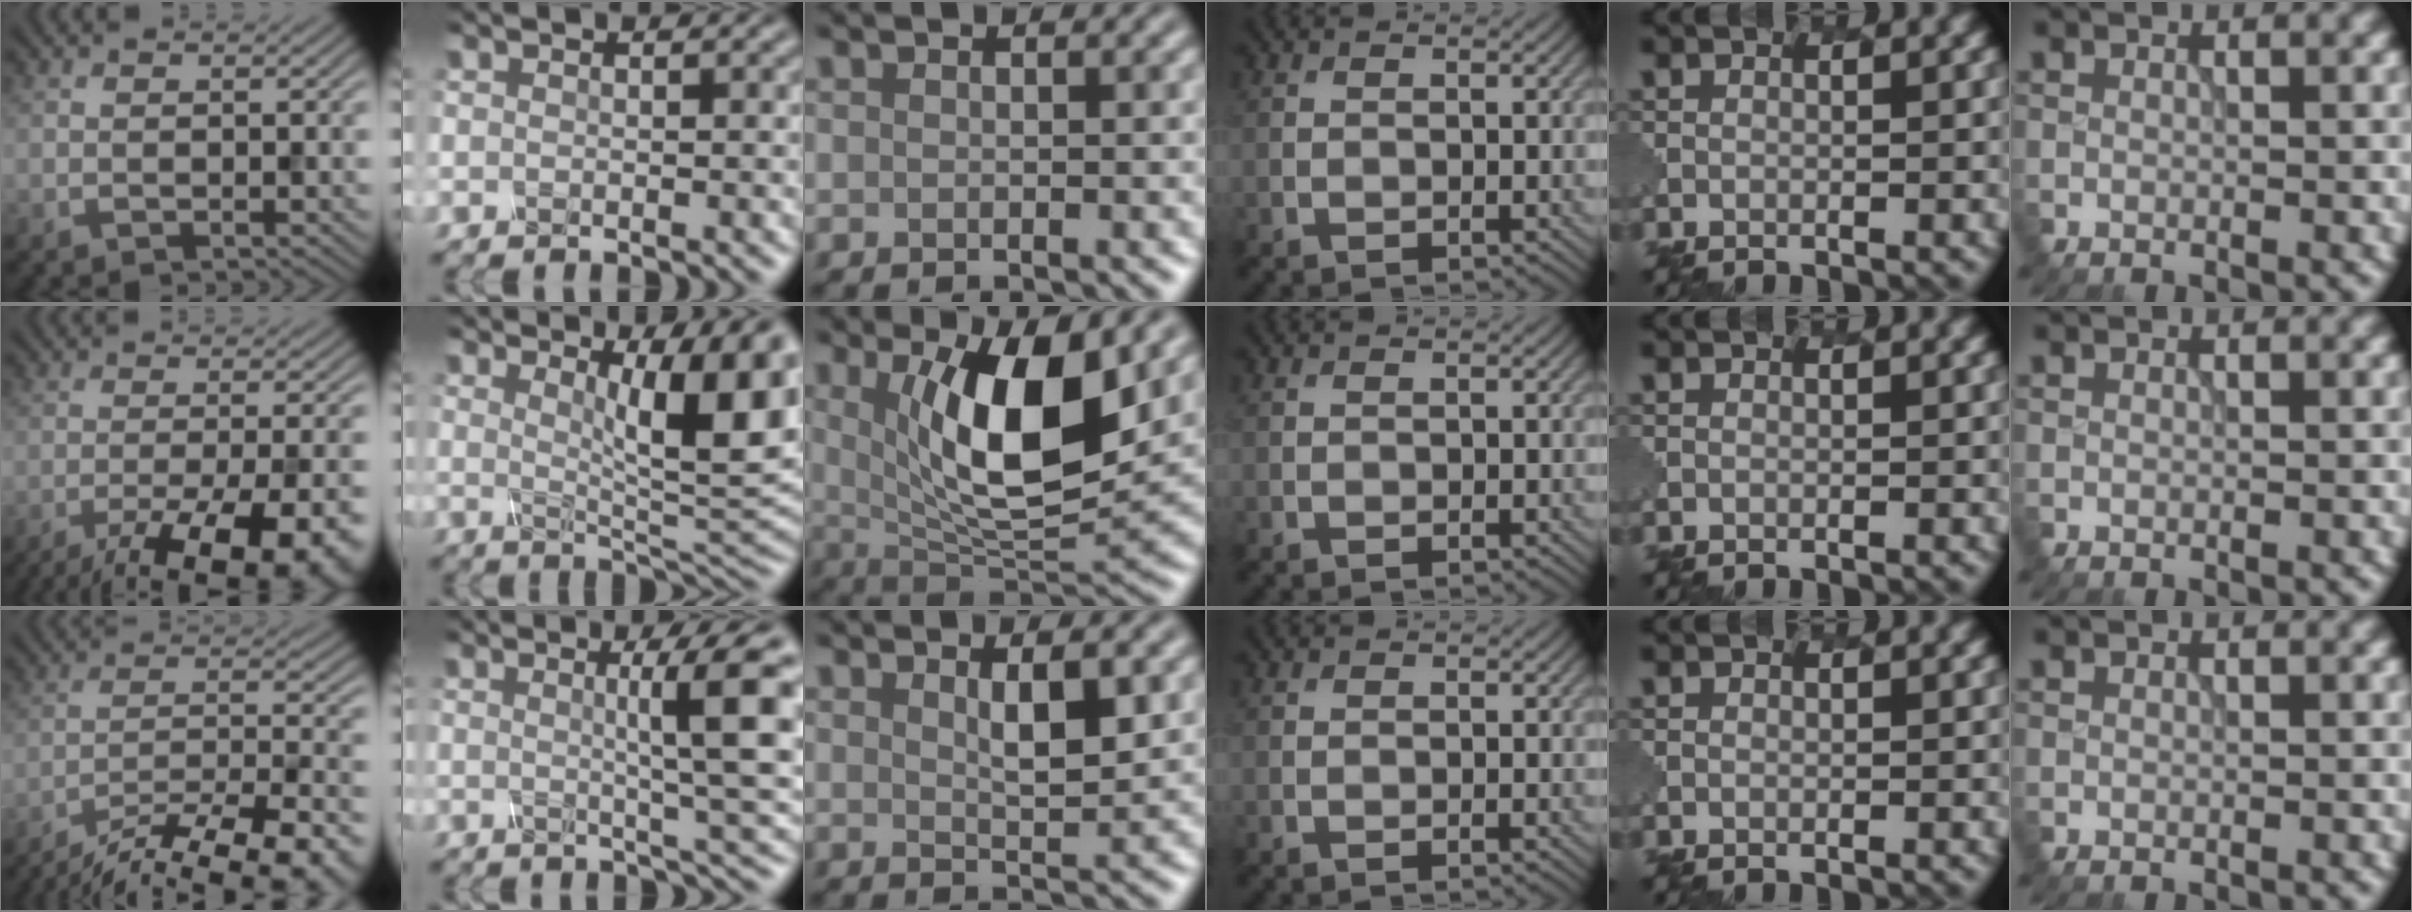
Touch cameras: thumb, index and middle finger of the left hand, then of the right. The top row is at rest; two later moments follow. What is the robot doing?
{"motion": "screw", "object": "spray bottle"}